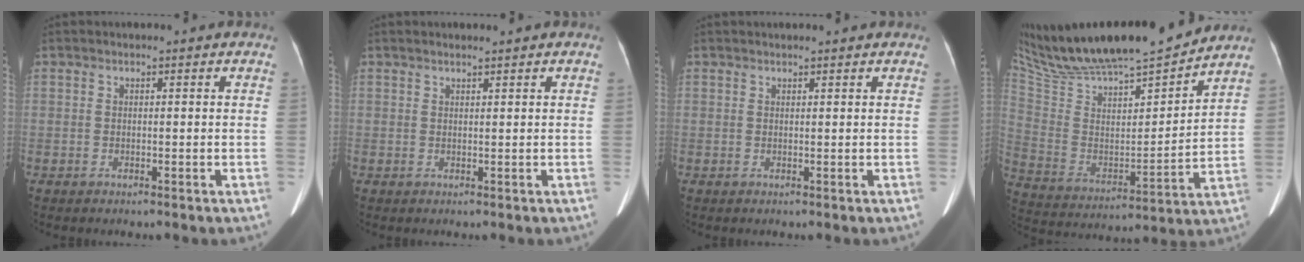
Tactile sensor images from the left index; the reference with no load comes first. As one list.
[{"total": 0.6, "force": [0.6, 0.1, 0.2], "torque": [-0.010, 0.007, 0.011]}, {"total": 1.7, "force": [1.5, 0.2, 0.6], "torque": [-0.008, 0.015, 0.022]}, {"total": 24.4, "force": [21.9, 3.2, 10.4], "torque": [-0.195, -0.005, 0.365]}]